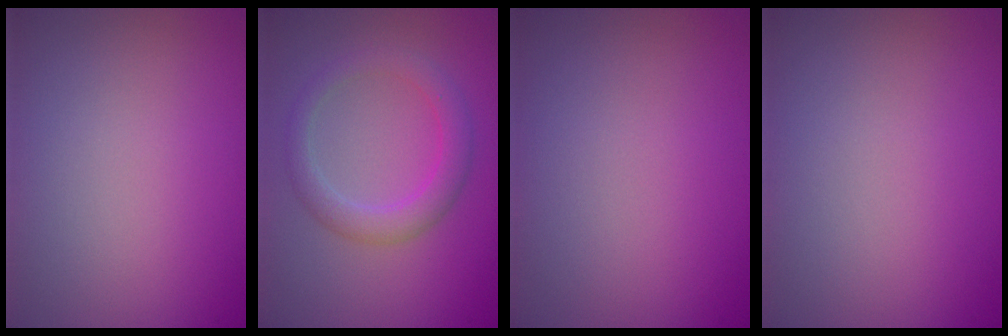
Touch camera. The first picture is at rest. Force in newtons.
{"total": 2.9, "press": 2.9, "slide": 0.2}
{"total": 0.0}
{"total": 0.0}